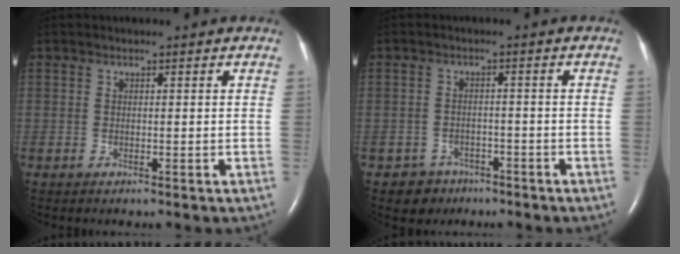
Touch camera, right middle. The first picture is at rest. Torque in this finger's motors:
{"motor_torque": [0.01, -0.03, -0.03, 0.00]}